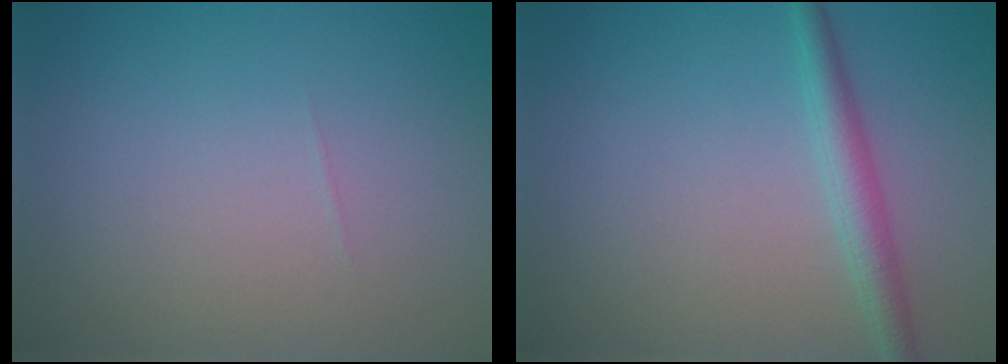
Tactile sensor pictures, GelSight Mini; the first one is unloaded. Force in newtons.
{"total": 2.5, "press": 2.5, "slide": 0.1}